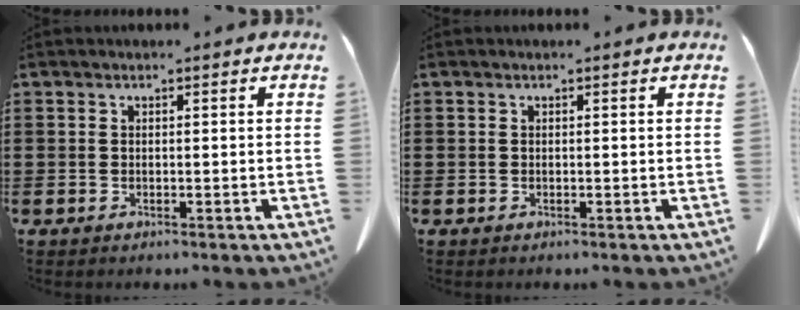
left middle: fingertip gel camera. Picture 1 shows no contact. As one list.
[{"total": 0.0}]